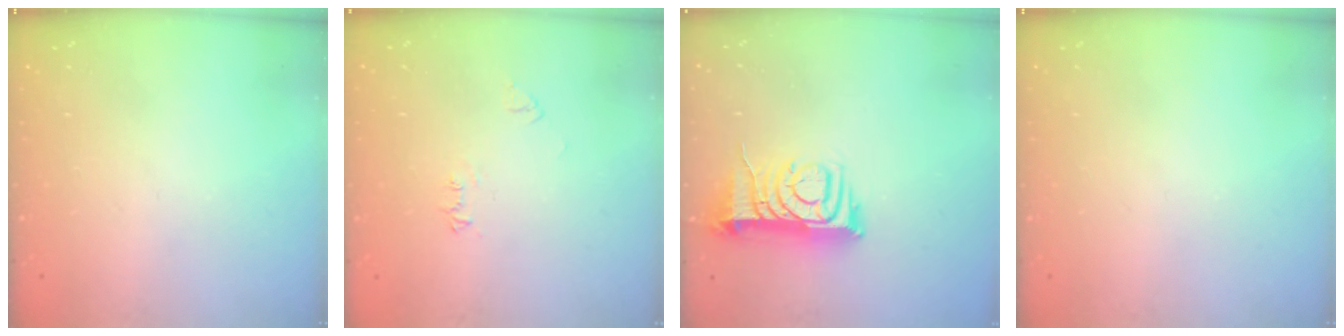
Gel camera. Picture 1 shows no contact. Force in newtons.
{"total": 5.3, "press": 5.3, "slide": 0.6}
{"total": 9.5, "press": 9.5, "slide": 0.7}
{"total": 0.0}